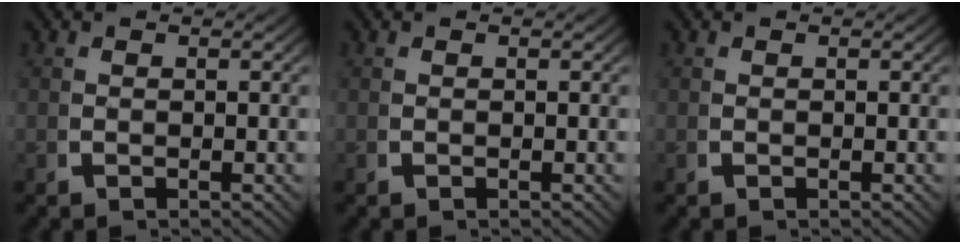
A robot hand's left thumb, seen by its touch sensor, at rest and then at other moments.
{"total": 0.0}
{"total": 0.0}